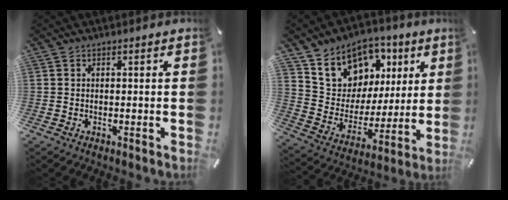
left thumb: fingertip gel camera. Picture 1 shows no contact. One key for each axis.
{"total": 11.9, "fx": 6.7, "fy": 9.7, "fz": 1.2, "tx": -0.027, "ty": -0.068, "tz": 0.129}